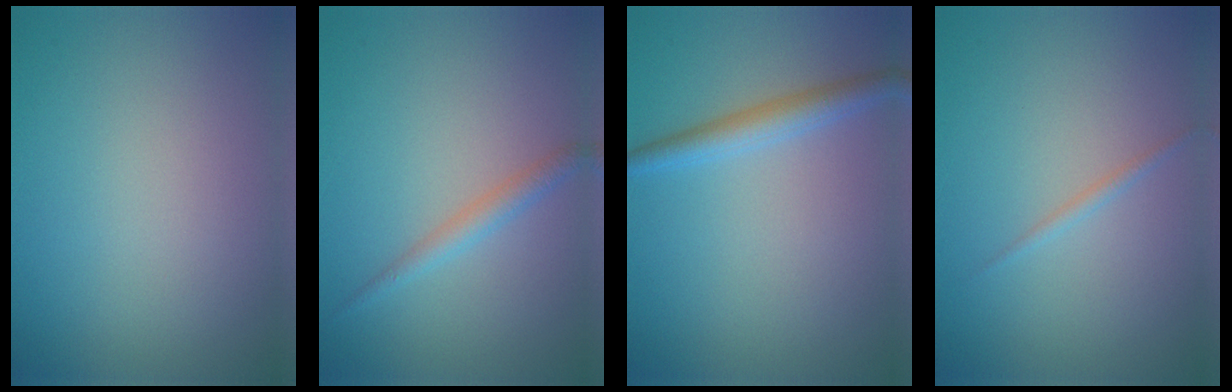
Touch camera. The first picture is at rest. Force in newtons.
{"total": 1.6, "press": 1.6, "slide": 0.0}
{"total": 2.5, "press": 2.5, "slide": 0.1}
{"total": 0.7, "press": 0.7, "slide": 0.1}